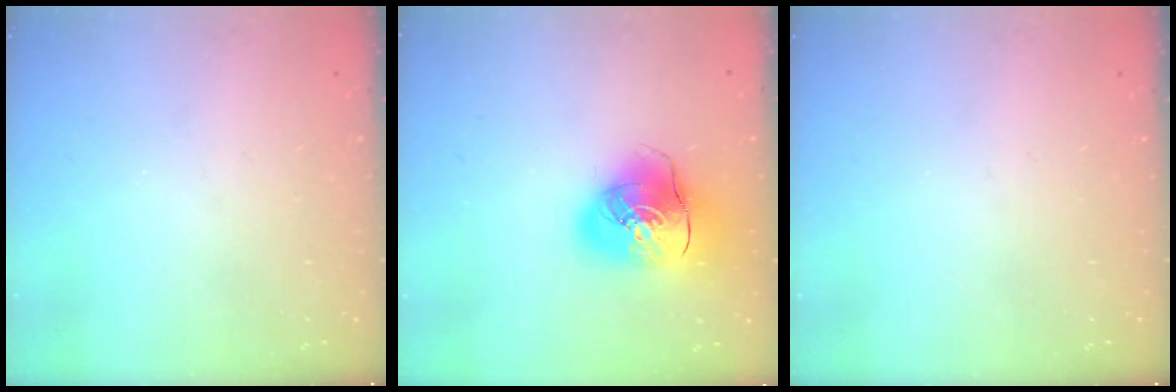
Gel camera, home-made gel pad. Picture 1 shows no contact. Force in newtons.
{"total": 14.9, "press": 14.7, "slide": 2.5}
{"total": 0.0}